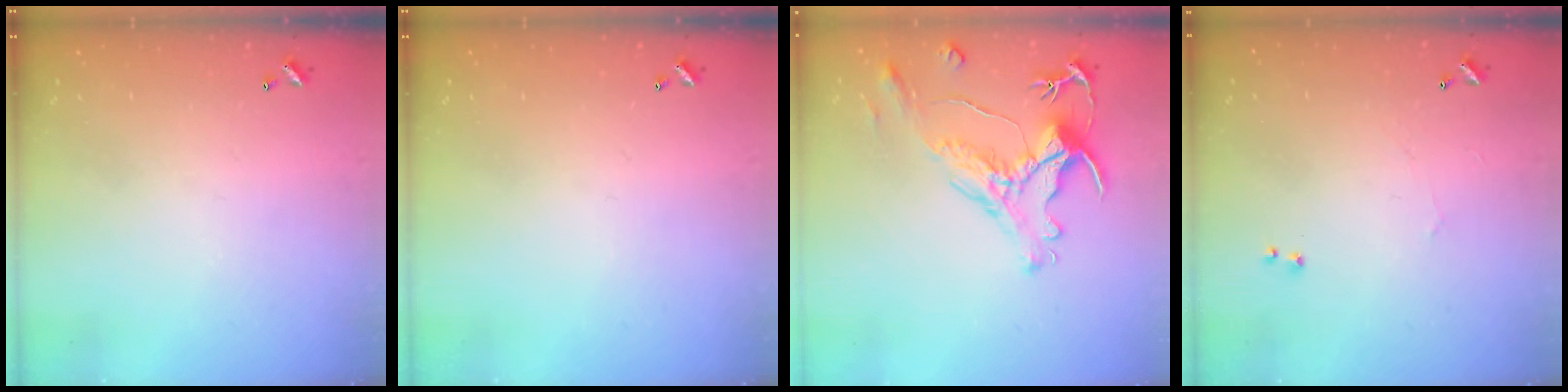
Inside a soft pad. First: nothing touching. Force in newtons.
{"total": 0.0}
{"total": 2.8, "press": 2.5, "slide": 1.3}
{"total": 1.0, "press": 0.5, "slide": 0.8}